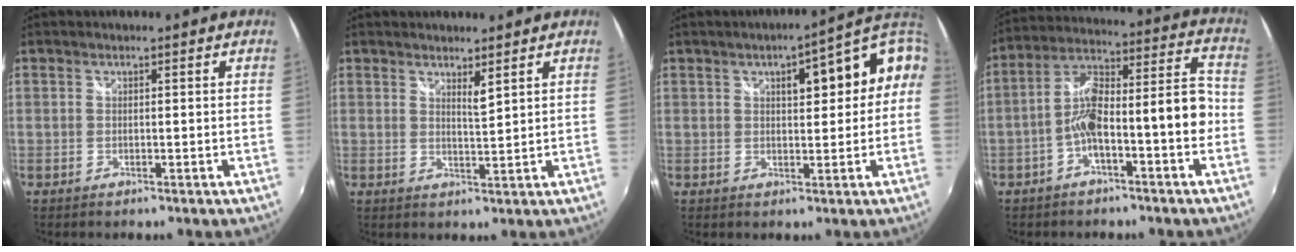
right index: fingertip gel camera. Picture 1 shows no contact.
{"total": 2.5, "force": [1.8, 0.1, 1.7], "torque": [-0.030, -0.004, 0.027]}
{"total": 9.8, "force": [1.6, 3.5, 9.0], "torque": [-0.108, 0.031, 0.036]}
{"total": 12.0, "force": [-3.7, 2.3, 11.2], "torque": [-0.181, 0.038, -0.057]}